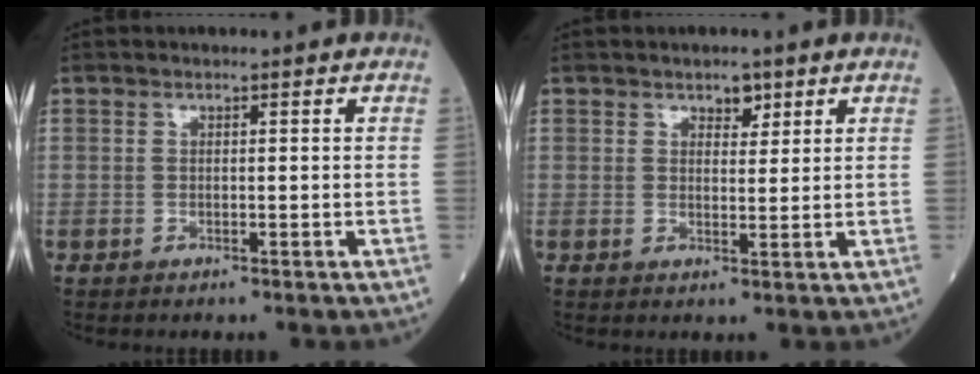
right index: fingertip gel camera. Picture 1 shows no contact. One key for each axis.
{"total": 2.4, "fx": 1.6, "fy": 1.3, "fz": 1.3, "tx": -0.017, "ty": -0.001, "tz": 0.026}